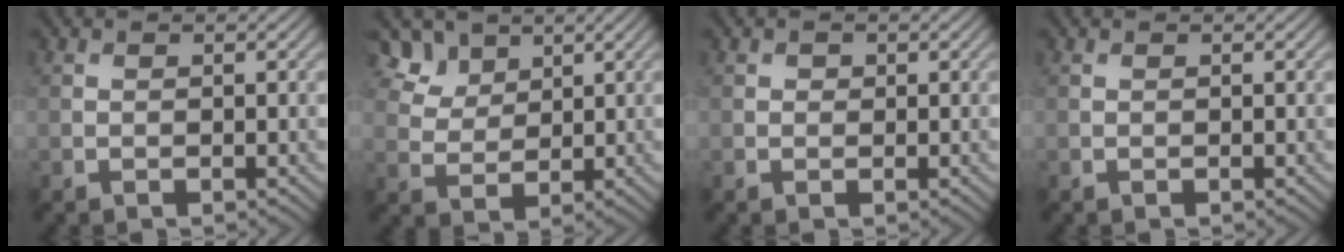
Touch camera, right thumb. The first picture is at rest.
{"total": 6.5, "force": [4.3, 4.0, 2.7], "torque": [-0.081, -0.006, 0.092]}
{"total": 0.6, "force": [0.2, 0.5, 0.2], "torque": [0.000, -0.005, 0.000]}
{"total": 0.0}